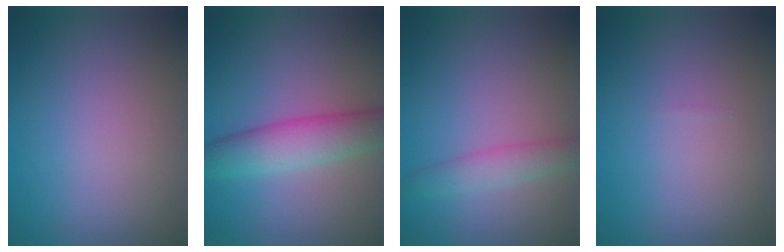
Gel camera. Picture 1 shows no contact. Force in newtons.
{"total": 5.2, "press": 5.2, "slide": 0.2}
{"total": 2.6, "press": 2.6, "slide": 0.1}
{"total": 0.0}